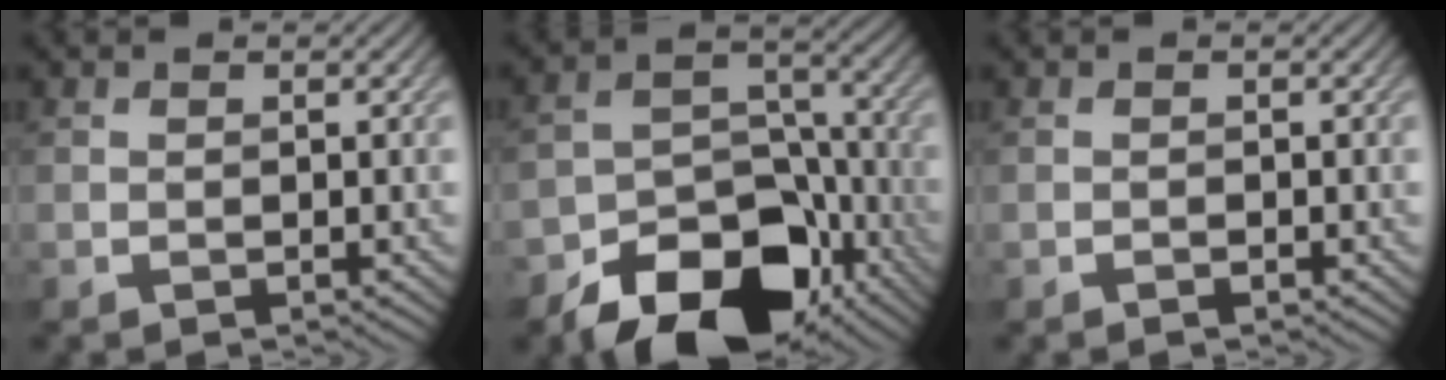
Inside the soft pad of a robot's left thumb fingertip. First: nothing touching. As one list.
[{"total": 14.1, "force": [-9.3, 8.1, 6.8], "torque": [-0.117, -0.027, -0.159]}, {"total": 0.5, "force": [-0.4, 0.1, 0.3], "torque": [-0.004, 0.000, -0.005]}]